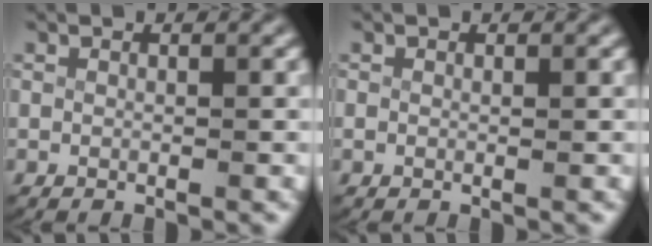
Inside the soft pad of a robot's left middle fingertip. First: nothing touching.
{"total": 0.6, "force": [-0.2, 0.4, 0.4], "torque": [-0.014, -0.009, 0.003]}